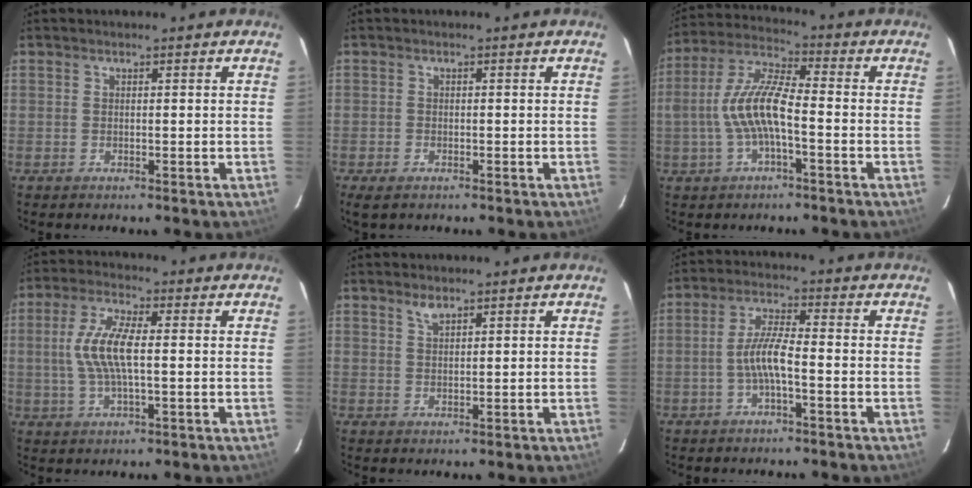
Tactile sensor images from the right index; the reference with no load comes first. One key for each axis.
{"total": 2.5, "fx": -1.6, "fy": 1.4, "fz": 1.2, "tx": -0.024, "ty": -0.007, "tz": -0.029}
{"total": 10.7, "fx": -2.2, "fy": 2.9, "fz": 10.1, "tx": -0.214, "ty": 0.011, "tz": -0.040}
{"total": 8.9, "fx": 0.2, "fy": 2.7, "fz": 8.5, "tx": -0.173, "ty": 0.007, "tz": 0.005}
{"total": 1.9, "fx": 1.5, "fy": 0.6, "fz": 1.0, "tx": -0.017, "ty": 0.002, "tz": 0.028}
{"total": 5.6, "fx": -1.9, "fy": 0.7, "fz": 5.2, "tx": -0.110, "ty": 0.009, "tz": -0.036}